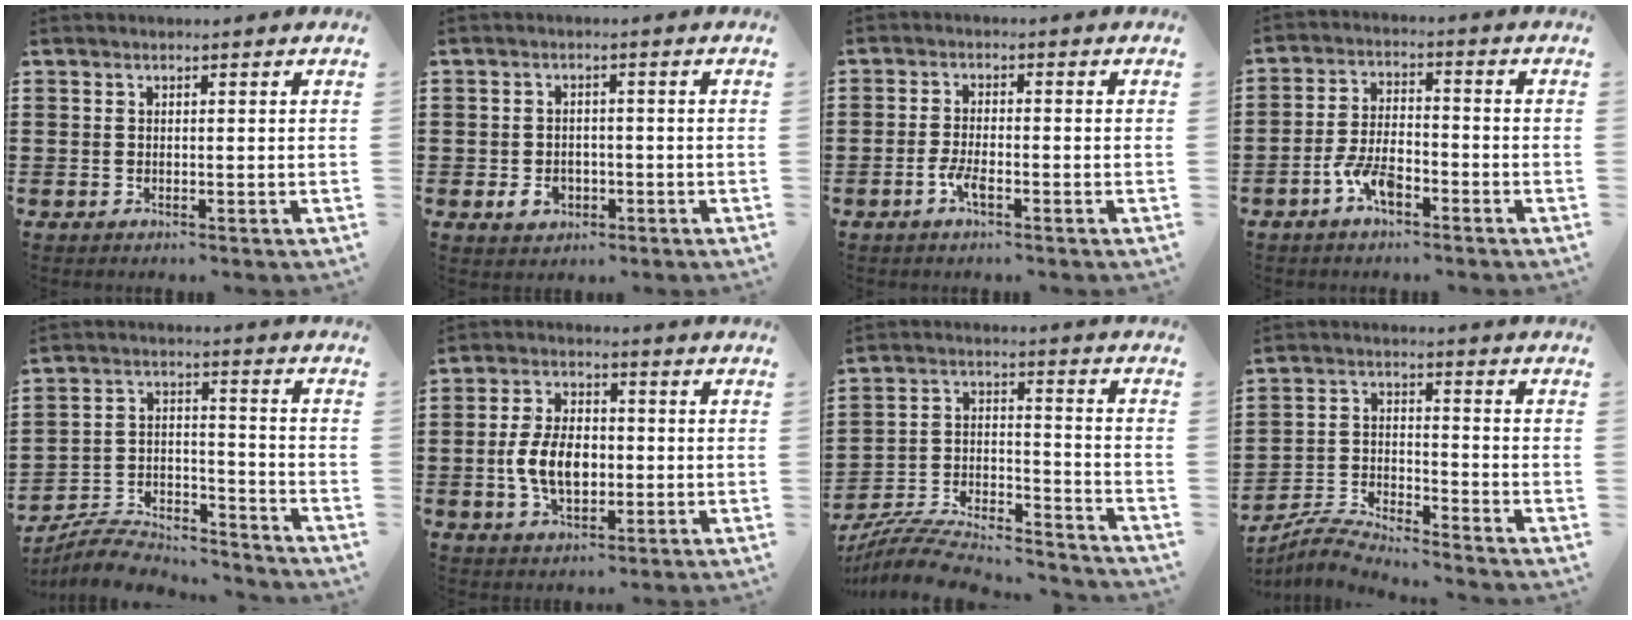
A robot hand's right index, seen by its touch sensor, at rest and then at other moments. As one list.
[{"total": 3.2, "force": [-1.1, 2.3, 1.8], "torque": [-0.037, 0.002, -0.021]}, {"total": 3.3, "force": [-1.6, 0.9, 2.8], "torque": [-0.069, -0.008, -0.034]}, {"total": 5.9, "force": [-3.3, 2.2, 4.3], "torque": [-0.104, -0.001, -0.069]}, {"total": 7.3, "force": [-6.9, 1.7, 1.4], "torque": [-0.034, 0.011, -0.138]}, {"total": 7.7, "force": [-1.1, 4.7, 6.0], "torque": [-0.128, 0.000, -0.026]}, {"total": 7.3, "force": [-6.8, 1.7, 2.0], "torque": [-0.042, 0.004, -0.135]}, {"total": 5.3, "force": [-5.2, 0.1, 0.5], "torque": [-0.026, 0.001, -0.110]}]